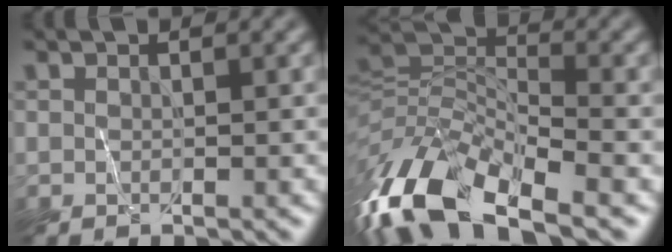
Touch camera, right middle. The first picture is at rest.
{"total": 10.6, "force": [-7.5, 4.1, 6.3], "torque": [-0.125, -0.004, -0.149]}